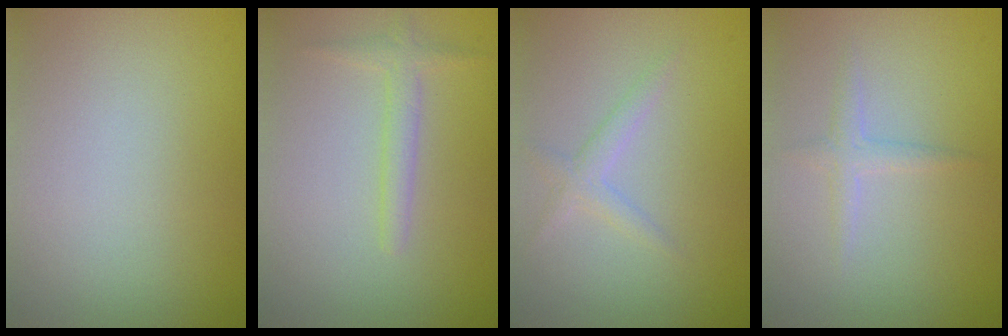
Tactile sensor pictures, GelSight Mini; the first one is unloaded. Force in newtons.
{"total": 1.6, "press": 1.6, "slide": 0.1}
{"total": 1.5, "press": 1.5, "slide": 0.1}
{"total": 1.3, "press": 1.3, "slide": 0.1}